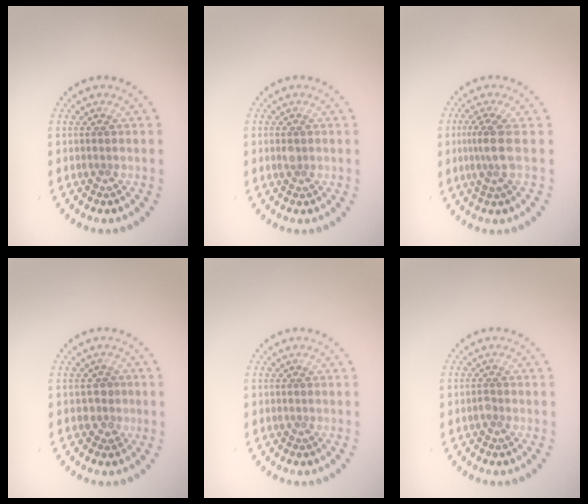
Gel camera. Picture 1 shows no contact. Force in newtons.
{"total": 0.9, "press": 0.9, "slide": 0.1}
{"total": 2.4, "press": 2.0, "slide": 1.4}
{"total": 1.4, "press": 1.1, "slide": 0.8}
{"total": 0.0}
{"total": 0.6, "press": 0.5, "slide": 0.4}